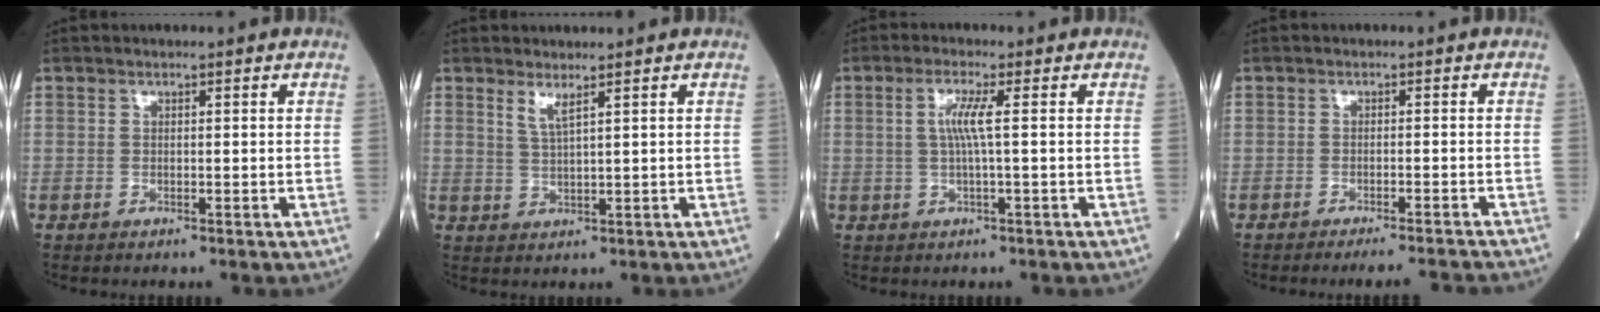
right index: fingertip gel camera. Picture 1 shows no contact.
{"total": 2.3, "force": [1.6, -0.2, 1.7], "torque": [-0.038, -0.010, 0.035]}
{"total": 3.6, "force": [0.4, -0.4, 3.6], "torque": [-0.075, 0.003, 0.008]}
{"total": 7.9, "force": [-7.6, -0.3, 2.3], "torque": [-0.019, -0.012, -0.089]}